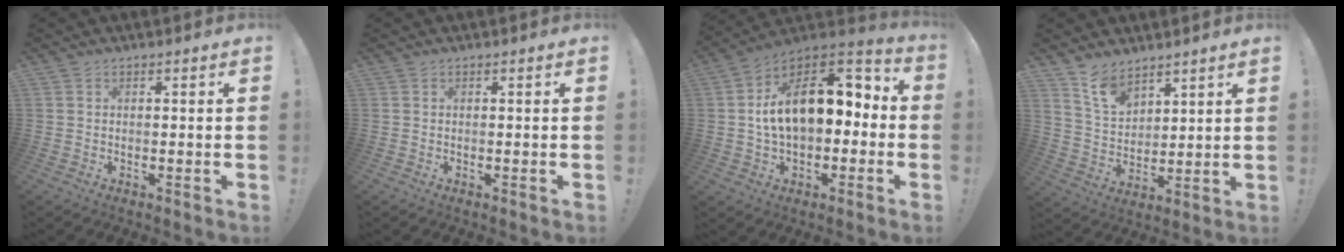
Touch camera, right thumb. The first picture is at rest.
{"total": 0.0}
{"total": 19.0, "force": [3.2, 11.1, 15.0], "torque": [-0.222, -0.006, 0.058]}
{"total": 8.9, "force": [7.1, 4.6, 2.9], "torque": [-0.057, -0.050, 0.138]}